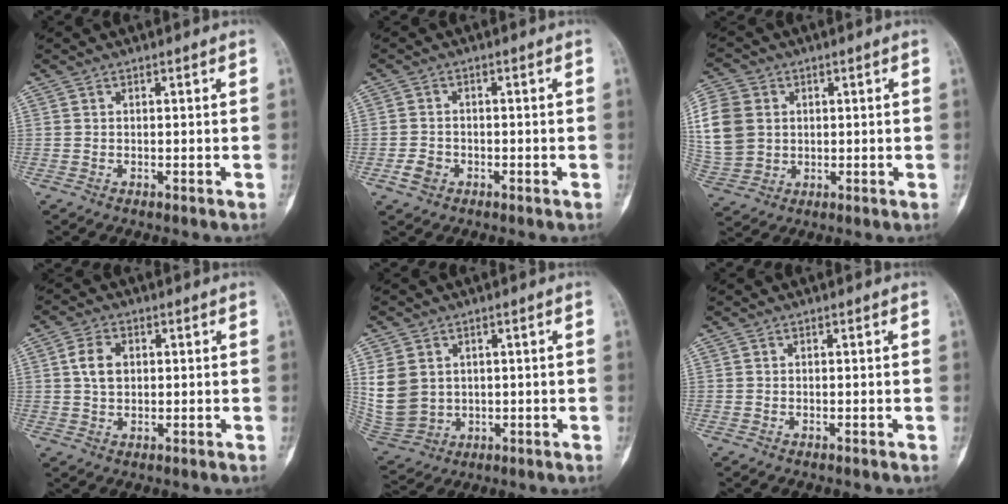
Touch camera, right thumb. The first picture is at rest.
{"total": 3.1, "force": [-1.3, 2.4, 1.4], "torque": [-0.022, 0.011, -0.022]}
{"total": 15.5, "force": [2.7, 12.9, 8.2], "torque": [-0.197, 0.010, 0.061]}
{"total": 5.0, "force": [1.0, 3.5, 3.5], "torque": [-0.057, 0.001, 0.016]}
{"total": 9.5, "force": [2.0, 7.9, 5.0], "torque": [-0.088, -0.007, 0.060]}
{"total": 0.0}